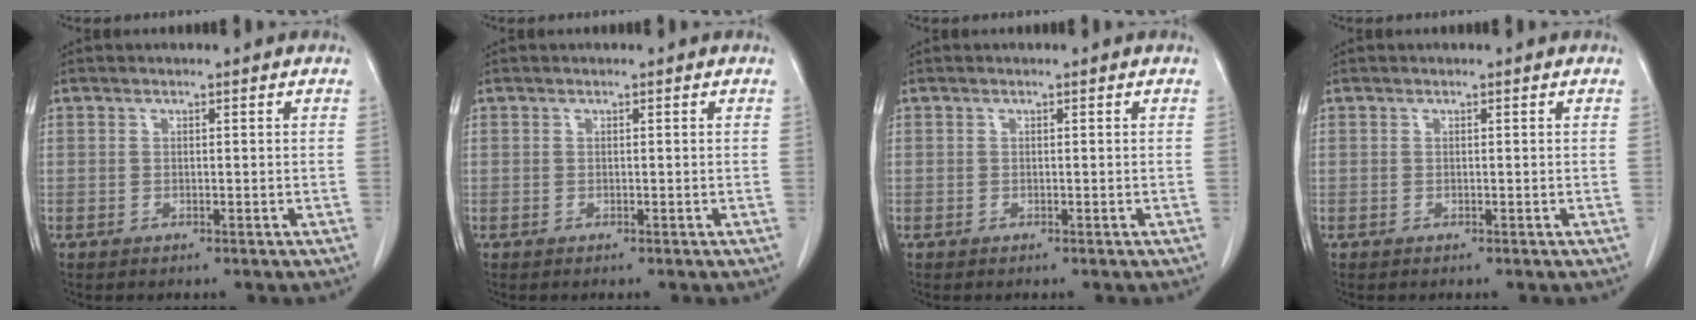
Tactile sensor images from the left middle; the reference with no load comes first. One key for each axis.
{"total": 0.0}
{"total": 0.0}
{"total": 0.0}